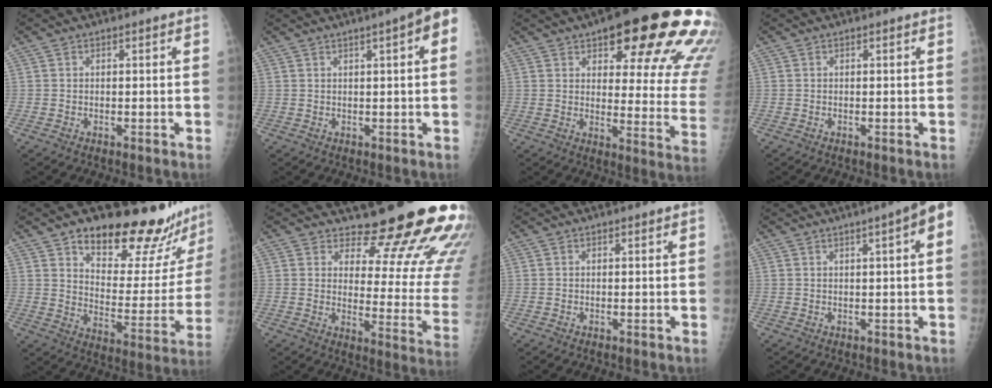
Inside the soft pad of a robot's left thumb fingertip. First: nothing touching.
{"total": 6.8, "force": [2.5, 0.9, 6.3], "torque": [-0.079, 0.014, 0.027]}
{"total": 26.1, "force": [14.7, 8.0, 20.0], "torque": [-0.194, -0.048, 0.187]}
{"total": 0.0}
{"total": 21.8, "force": [17.2, 7.4, 11.0], "torque": [-0.097, -0.116, 0.240]}
{"total": 18.5, "force": [15.7, 5.1, 8.3], "torque": [-0.059, -0.140, 0.188]}
{"total": 0.0}
{"total": 6.3, "force": [2.1, 0.5, 5.9], "torque": [-0.077, 0.016, 0.024]}